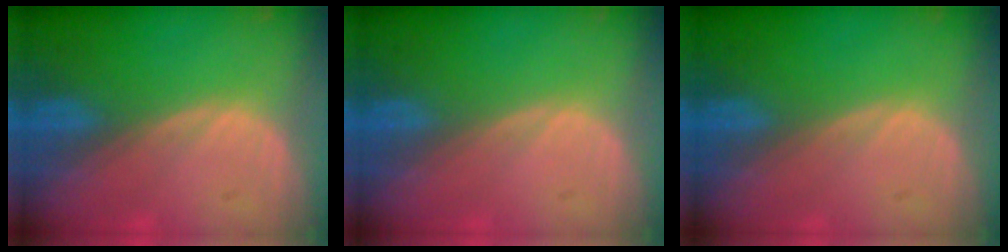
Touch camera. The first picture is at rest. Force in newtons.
{"total": 0.0}
{"total": 0.0}